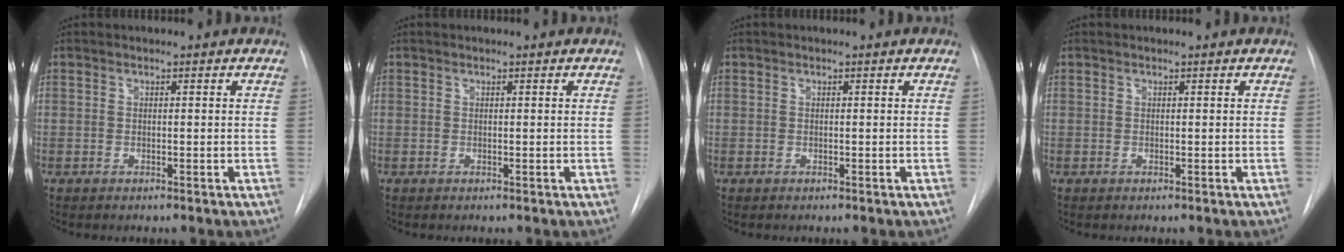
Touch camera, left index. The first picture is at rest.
{"total": 0.0}
{"total": 0.0}
{"total": 0.0}